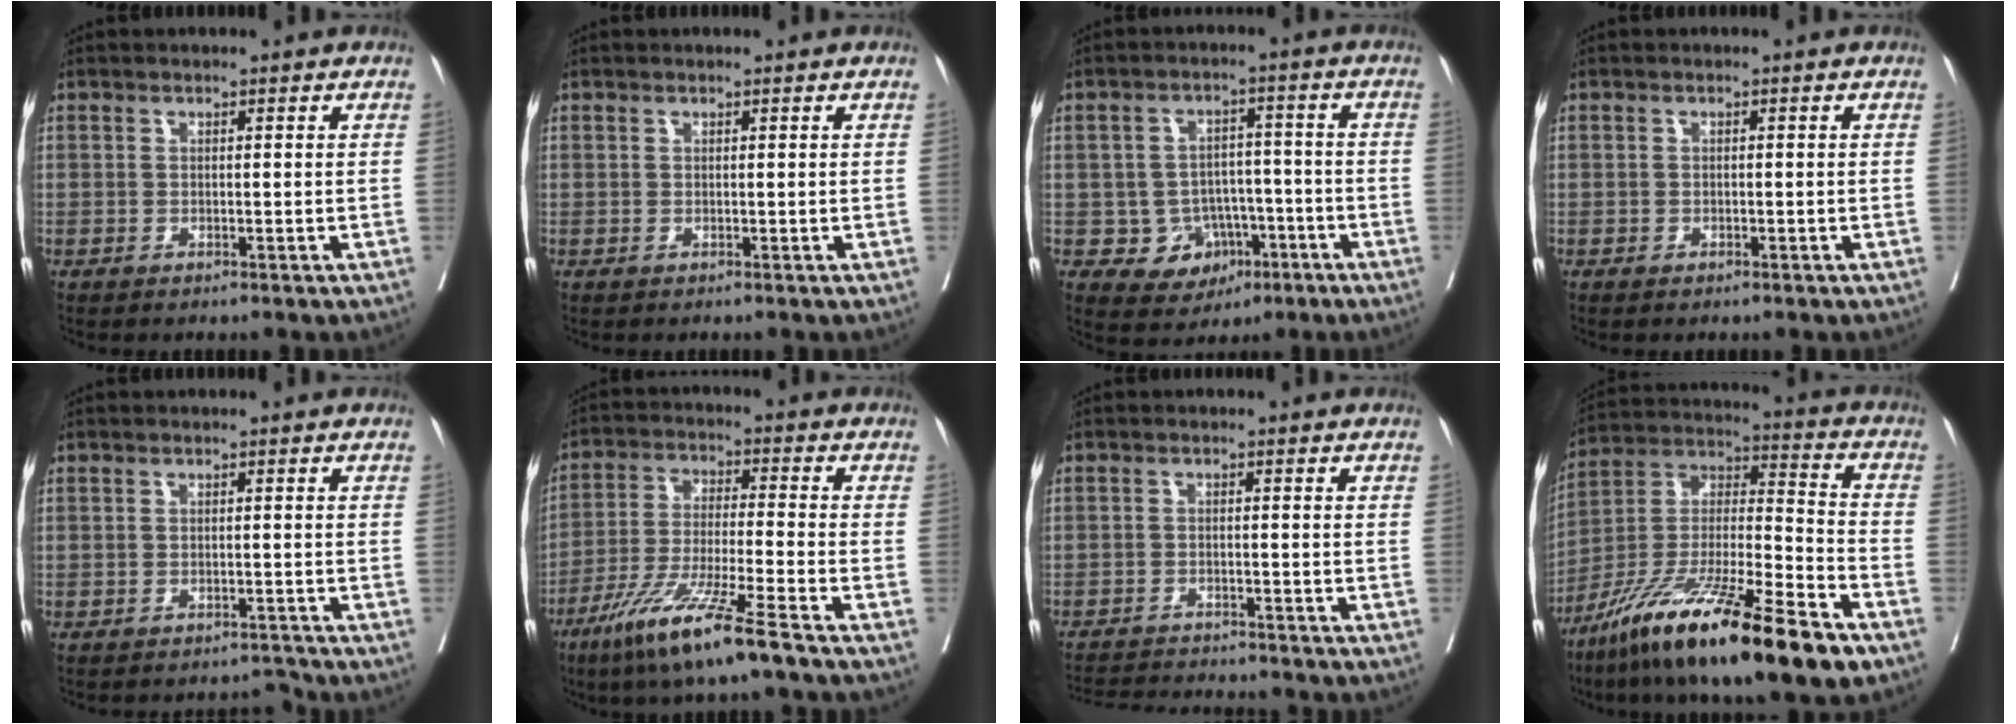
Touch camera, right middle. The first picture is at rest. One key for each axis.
{"total": 0.0}
{"total": 7.3, "fx": -2.7, "fy": 6.4, "fz": 2.4, "tx": -0.024, "ty": 0.021, "tz": -0.031}
{"total": 0.7, "fx": -0.4, "fy": 0.4, "fz": 0.4, "tx": -0.009, "ty": 0.000, "tz": -0.005}
{"total": 2.5, "fx": -2.4, "fy": 0.0, "fz": -0.7, "tx": 0.020, "ty": 0.004, "tz": -0.034}
{"total": 12.2, "fx": -8.0, "fy": -0.7, "fz": 9.2, "tx": -0.184, "ty": -0.040, "tz": -0.153}
{"total": 9.3, "fx": -9.0, "fy": 0.5, "fz": 2.4, "tx": -0.035, "ty": -0.003, "tz": -0.135}
{"total": 23.7, "fx": -15.4, "fy": 2.5, "fz": 17.8, "tx": -0.308, "ty": -0.039, "tz": -0.272}